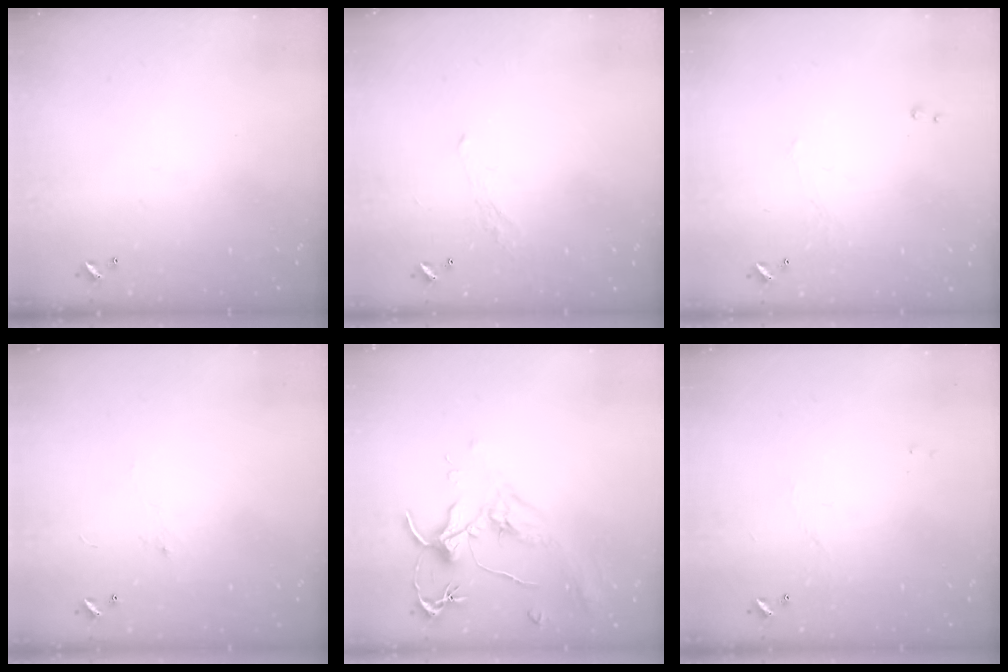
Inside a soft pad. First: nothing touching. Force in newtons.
{"total": 1.8, "press": 1.7, "slide": 0.7}
{"total": 0.9, "press": 0.7, "slide": 0.5}
{"total": 0.7, "press": 0.4, "slide": 0.6}
{"total": 1.9, "press": 1.7, "slide": 0.8}
{"total": 1.8, "press": 1.8, "slide": 0.4}